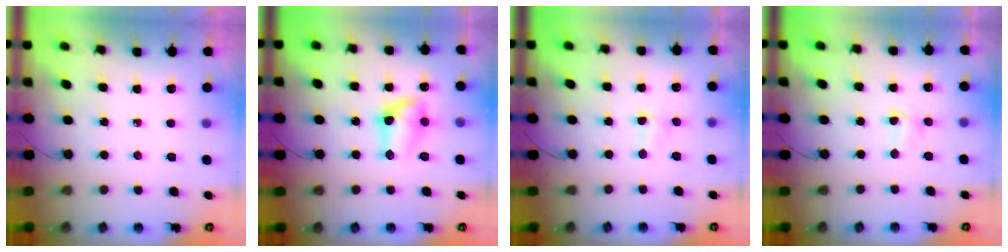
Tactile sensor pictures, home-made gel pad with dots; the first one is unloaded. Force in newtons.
{"total": 11.6, "press": 11.6, "slide": 1.0}
{"total": 2.2, "press": 2.1, "slide": 0.5}
{"total": 1.0, "press": 1.0, "slide": 0.4}